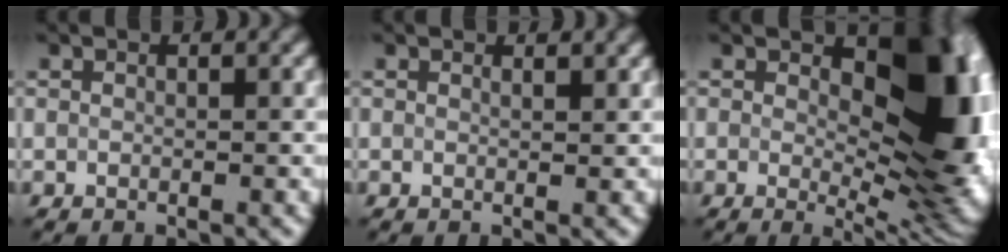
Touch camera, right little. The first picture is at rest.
{"total": 0.6, "force": [0.5, 0.0, 0.4], "torque": [-0.011, -0.003, 0.005]}
{"total": 11.0, "force": [1.7, 5.6, 9.3], "torque": [-0.117, -0.002, 0.027]}